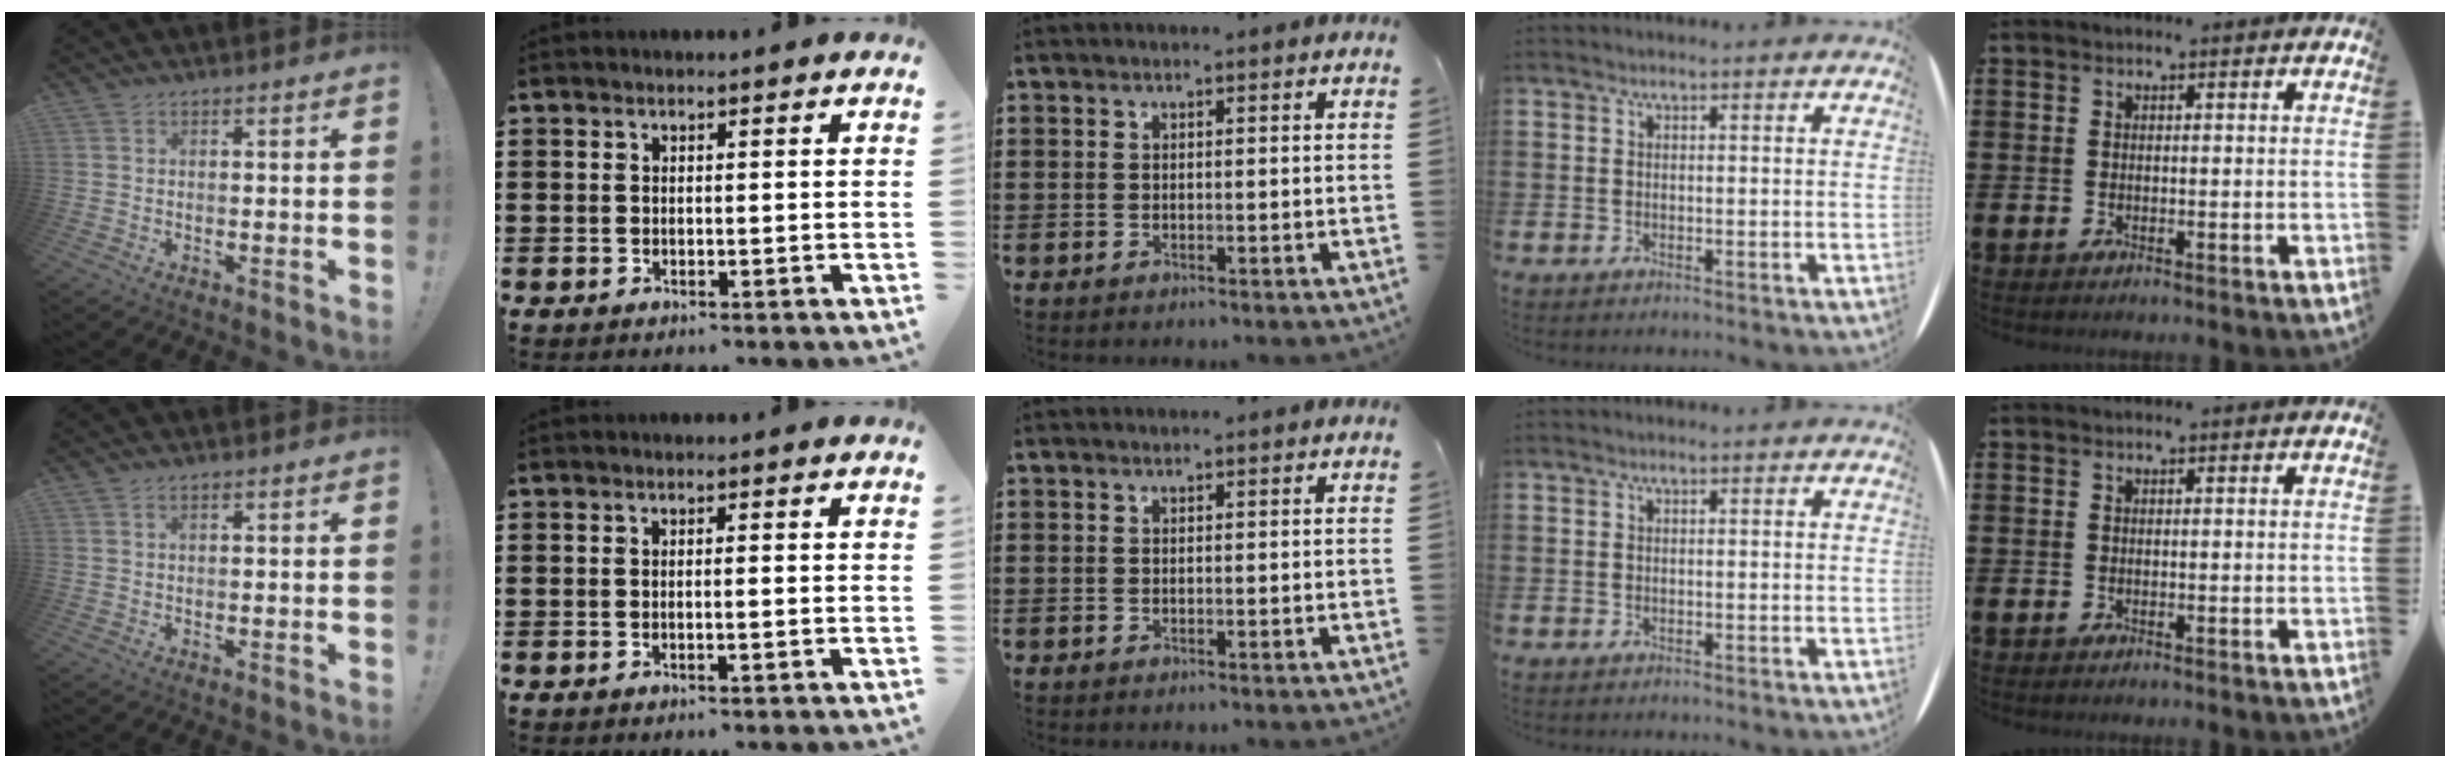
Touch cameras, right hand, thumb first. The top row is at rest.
{"thumb": {"total": 0.9, "force": [0.6, 0.5, 0.5], "torque": [-0.002, -0.003, 0.010]}, "index": {"total": 0.8, "force": [-0.3, 0.0, 0.7], "torque": [-0.012, -0.005, -0.004]}}